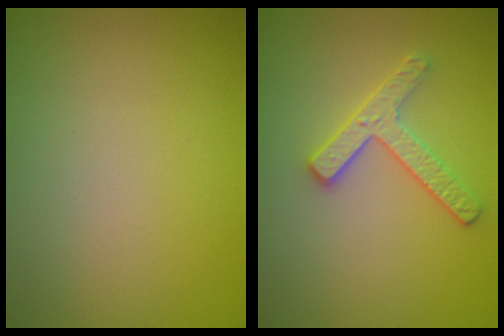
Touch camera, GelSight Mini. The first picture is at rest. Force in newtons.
{"total": 2.6, "press": 2.5, "slide": 0.4}